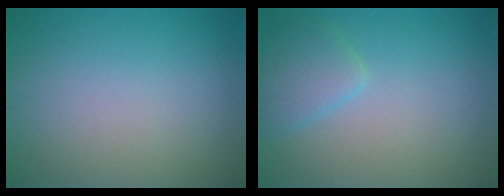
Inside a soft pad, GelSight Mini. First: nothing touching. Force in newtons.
{"total": 2.5, "press": 2.5, "slide": 0.2}